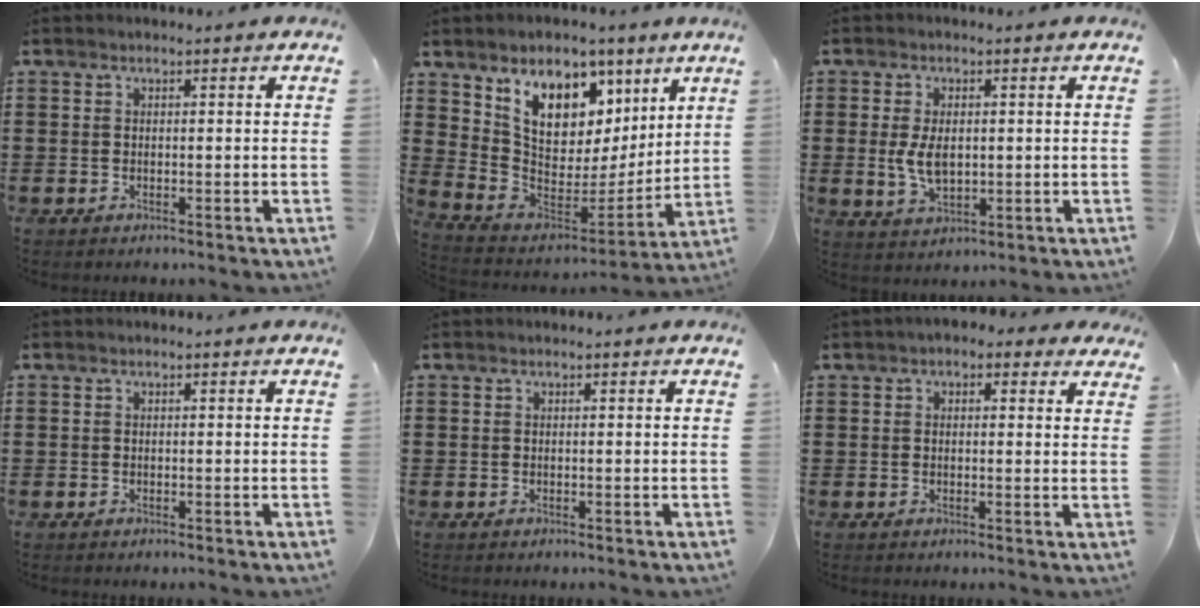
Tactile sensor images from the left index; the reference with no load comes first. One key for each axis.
{"total": 10.5, "fx": 6.6, "fy": 6.6, "fz": 4.7, "tx": -0.111, "ty": -0.037, "tz": 0.126}
{"total": 5.3, "fx": 0.3, "fy": 3.1, "fz": 4.3, "tx": -0.099, "ty": 0.005, "tz": 0.001}
{"total": 0.0}
{"total": 0.0}
{"total": 1.9, "fx": 1.0, "fy": 1.3, "fz": 0.9, "tx": -0.015, "ty": 0.008, "tz": 0.014}